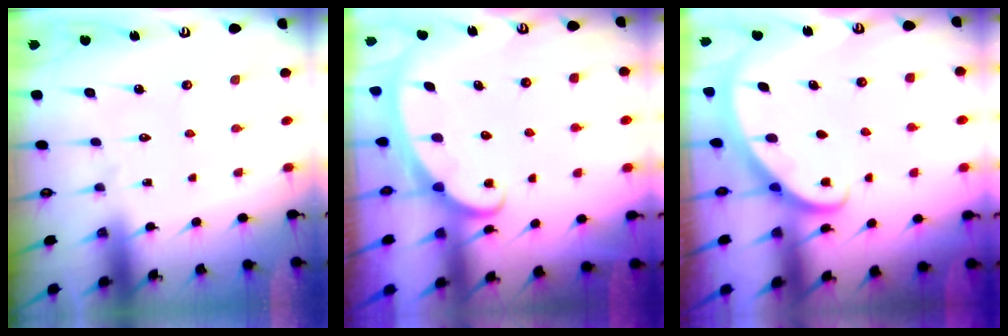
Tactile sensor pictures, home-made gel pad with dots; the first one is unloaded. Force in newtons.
{"total": 2.3, "press": 2.3, "slide": 0.4}
{"total": 2.6, "press": 2.6, "slide": 0.1}